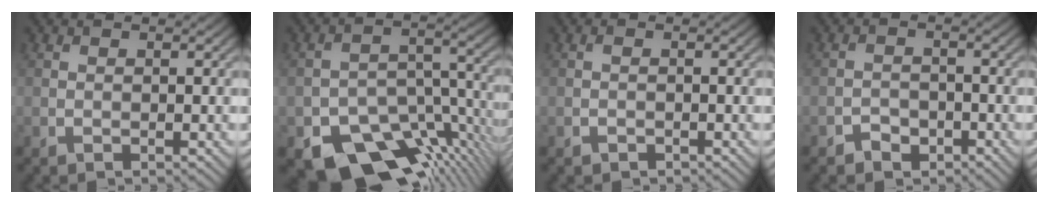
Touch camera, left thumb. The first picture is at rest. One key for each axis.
{"total": 13.5, "fx": -8.6, "fy": 7.2, "fz": 7.5, "tx": -0.119, "ty": -0.024, "tz": -0.132}
{"total": 0.8, "fx": -0.5, "fy": 0.6, "fz": 0.4, "tx": -0.006, "ty": -0.001, "tz": -0.009}
{"total": 2.2, "fx": -1.6, "fy": 1.4, "fz": 0.6, "tx": -0.003, "ty": 0.005, "tz": -0.032}